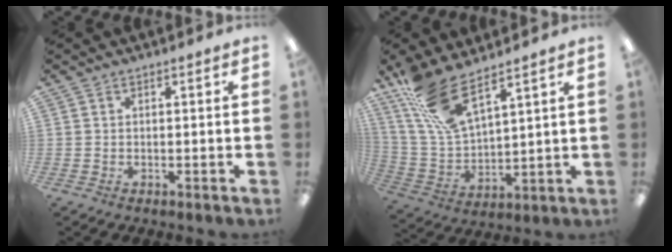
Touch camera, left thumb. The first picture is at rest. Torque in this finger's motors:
{"motor_torque": [1.14, 1.15, 1.44, -1.33, 0.37]}